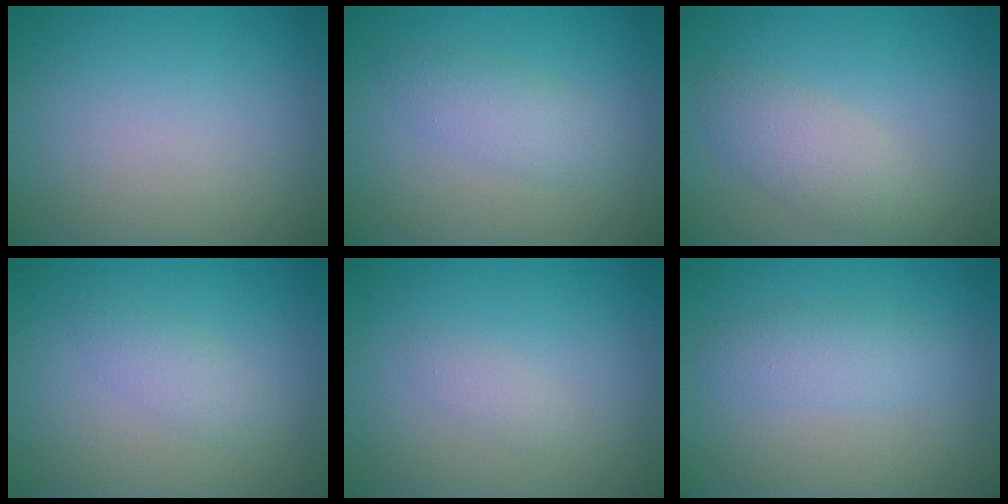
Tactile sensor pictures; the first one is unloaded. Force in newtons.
{"total": 2.3, "press": 2.3, "slide": 0.1}
{"total": 2.9, "press": 2.9, "slide": 0.0}
{"total": 1.8, "press": 1.8, "slide": 0.1}
{"total": 1.0, "press": 1.0, "slide": 0.0}
{"total": 2.3, "press": 2.3, "slide": 0.1}